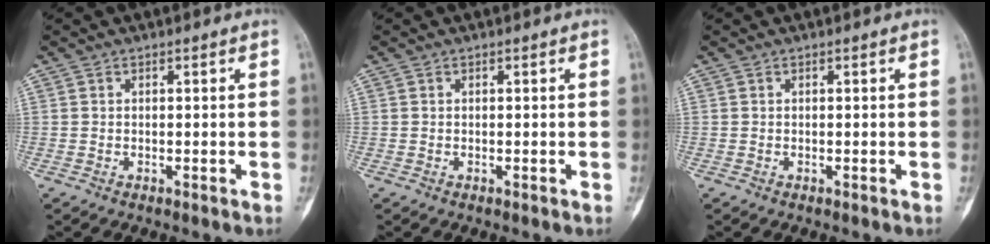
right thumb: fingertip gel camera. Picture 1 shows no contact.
{"total": 0.0}
{"total": 0.0}